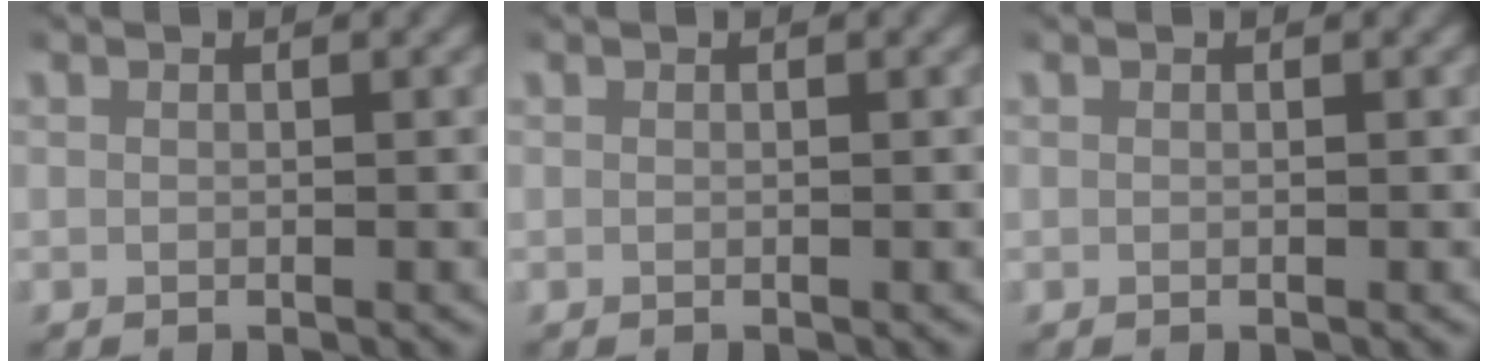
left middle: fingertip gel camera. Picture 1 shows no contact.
{"total": 0.0}
{"total": 0.0}